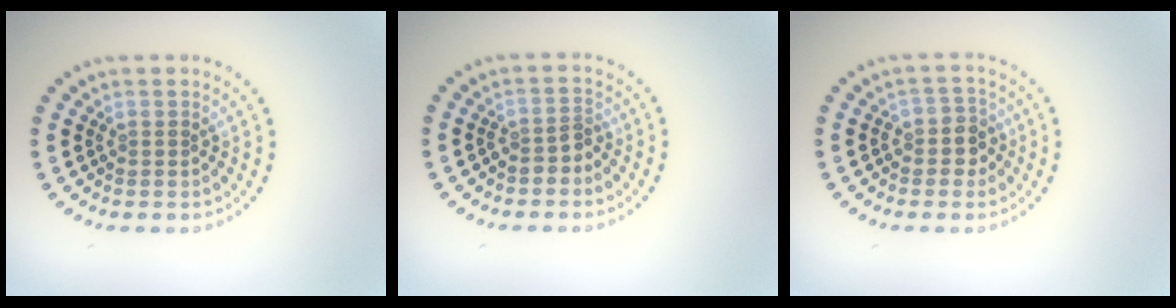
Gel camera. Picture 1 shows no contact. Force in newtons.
{"total": 1.4, "press": 1.0, "slide": 0.9}
{"total": 2.1, "press": 1.9, "slide": 0.9}